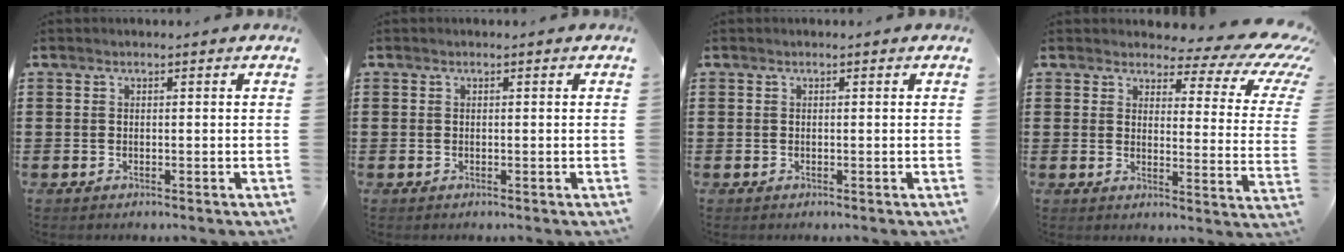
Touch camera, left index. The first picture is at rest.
{"total": 0.0}
{"total": 0.0}
{"total": 5.3, "force": [3.8, 1.6, 3.3], "torque": [-0.061, -0.028, 0.057]}